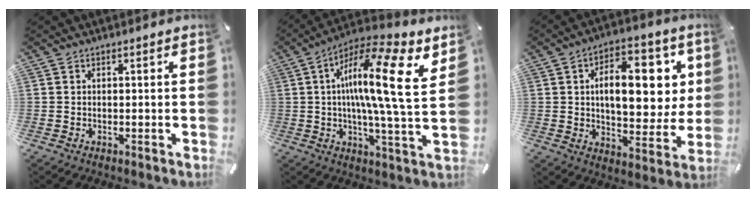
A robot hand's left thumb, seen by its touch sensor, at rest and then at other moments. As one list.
[{"total": 18.8, "force": [4.9, 3.4, 17.9], "torque": [-0.305, -0.025, 0.061]}, {"total": 17.3, "force": [4.2, 9.4, 13.8], "torque": [-0.184, -0.007, 0.068]}]